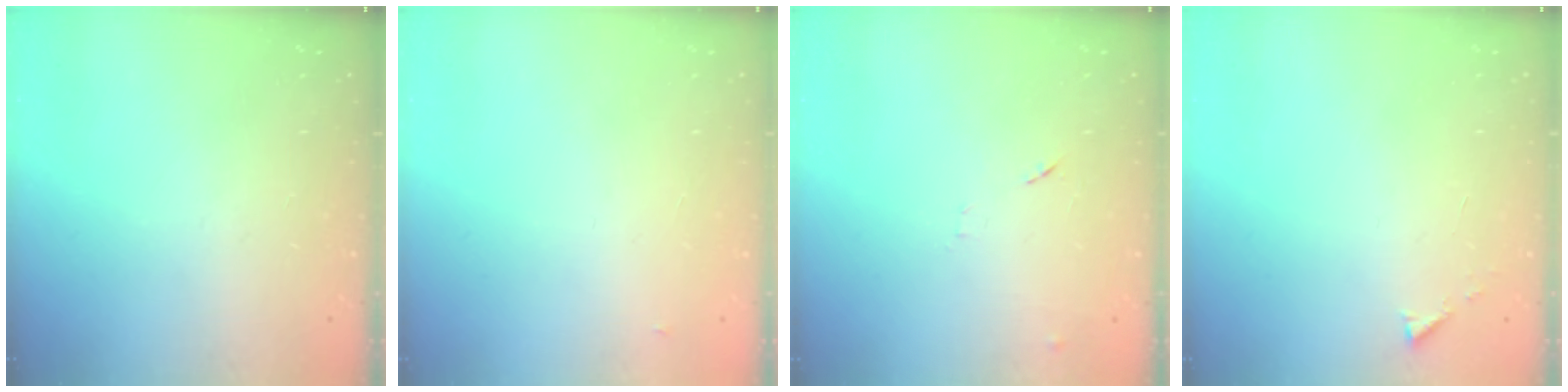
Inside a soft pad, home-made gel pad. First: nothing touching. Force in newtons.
{"total": 2.8, "press": 2.8, "slide": 0.4}
{"total": 7.3, "press": 7.2, "slide": 0.7}
{"total": 2.9, "press": 2.9, "slide": 0.4}